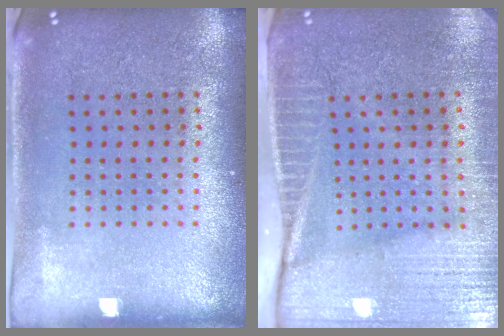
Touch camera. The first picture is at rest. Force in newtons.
{"total": 4.1, "press": 3.6, "slide": 1.9}